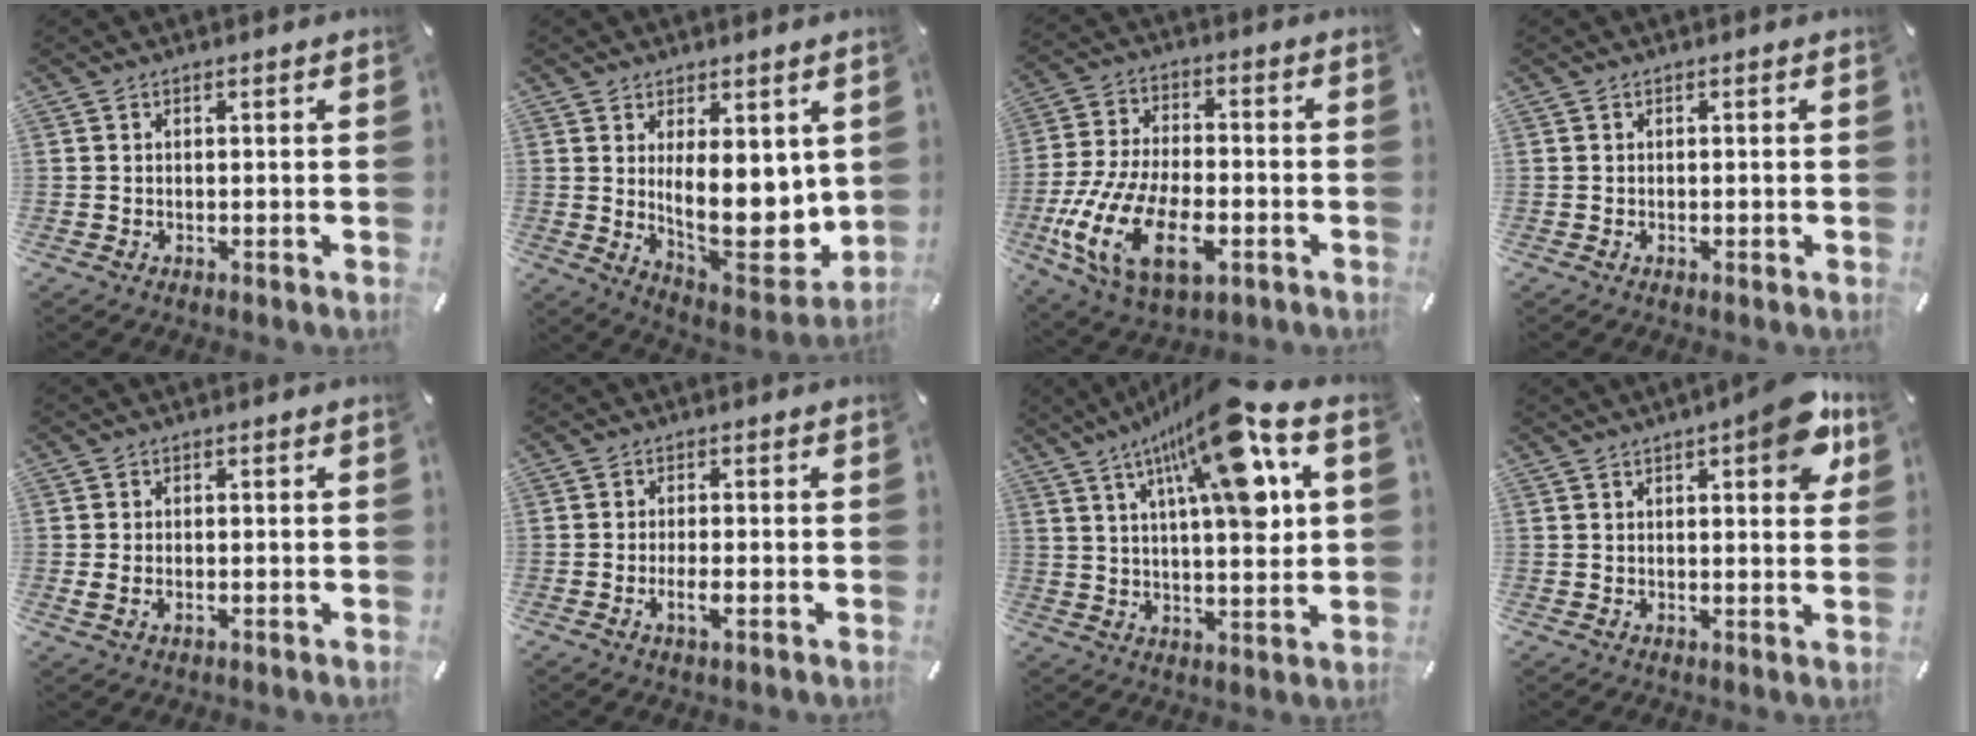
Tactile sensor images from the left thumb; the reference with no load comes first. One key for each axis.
{"total": 16.5, "fx": 1.7, "fy": 7.9, "fz": 14.4, "tx": -0.200, "ty": -0.041, "tz": 0.040}
{"total": 19.0, "fx": -7.0, "fy": 10.1, "fz": 14.5, "tx": -0.306, "ty": 0.014, "tz": -0.117}
{"total": 0.6, "fx": -0.2, "fy": 0.1, "fz": 0.6, "tx": -0.010, "ty": -0.003, "tz": -0.002}
{"total": 2.1, "fx": -0.4, "fy": 1.0, "fz": 1.8, "tx": -0.030, "ty": 0.002, "tz": -0.007}
{"total": 3.8, "fx": -1.2, "fy": 0.8, "fz": 3.5, "tx": -0.064, "ty": -0.001, "tz": -0.022}
{"total": 18.5, "fx": 8.9, "fy": 4.3, "fz": 15.6, "tx": -0.256, "ty": -0.047, "tz": 0.134}
{"total": 9.1, "fx": 4.2, "fy": 2.7, "fz": 7.6, "tx": -0.092, "ty": -0.018, "tz": 0.063}